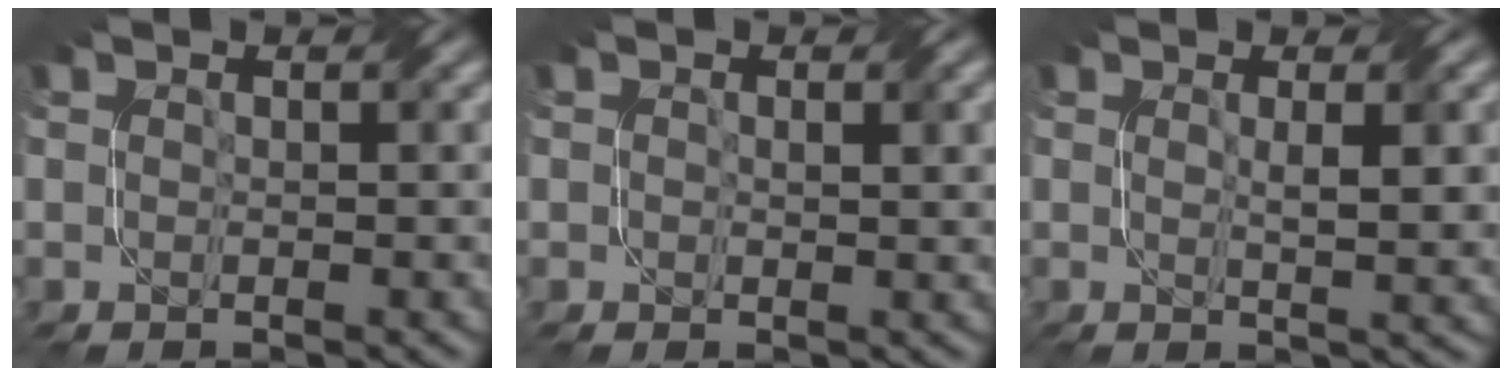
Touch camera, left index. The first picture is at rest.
{"total": 1.9, "force": [0.6, 0.8, 1.6], "torque": [-0.019, -0.001, 0.011]}
{"total": 3.7, "force": [0.7, 0.7, 3.5], "torque": [-0.049, 0.002, 0.012]}